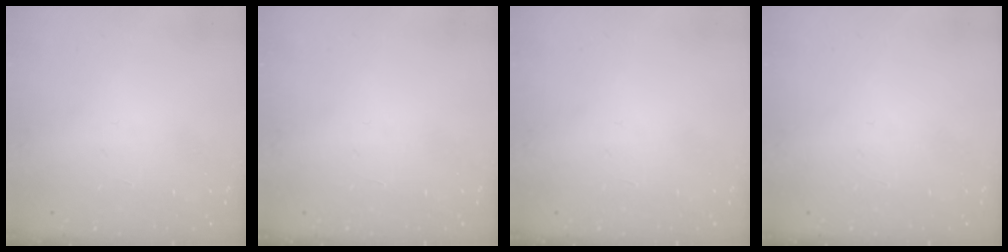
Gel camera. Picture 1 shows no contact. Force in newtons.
{"total": 0.0}
{"total": 0.0}
{"total": 0.0}